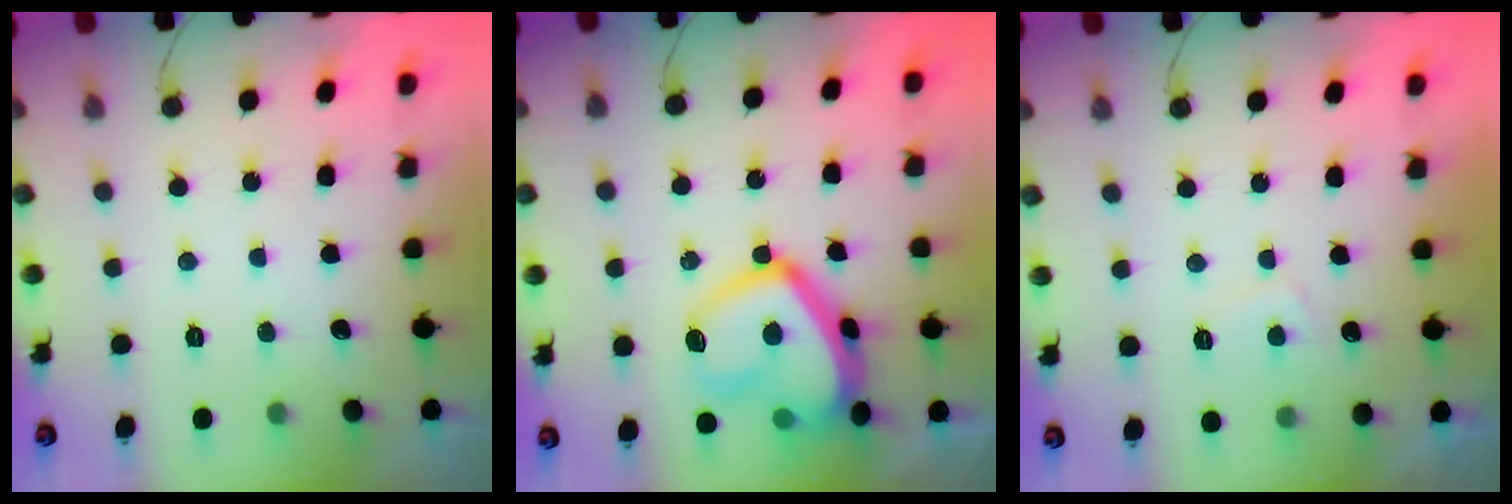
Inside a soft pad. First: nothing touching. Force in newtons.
{"total": 18.0, "press": 17.9, "slide": 1.4}
{"total": 2.8, "press": 2.7, "slide": 0.9}